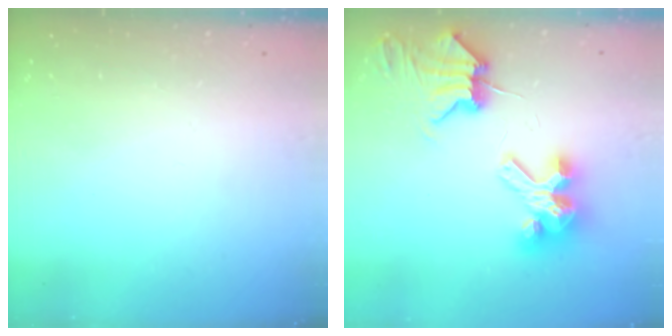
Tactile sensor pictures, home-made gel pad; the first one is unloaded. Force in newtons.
{"total": 9.1, "press": 9.0, "slide": 1.3}